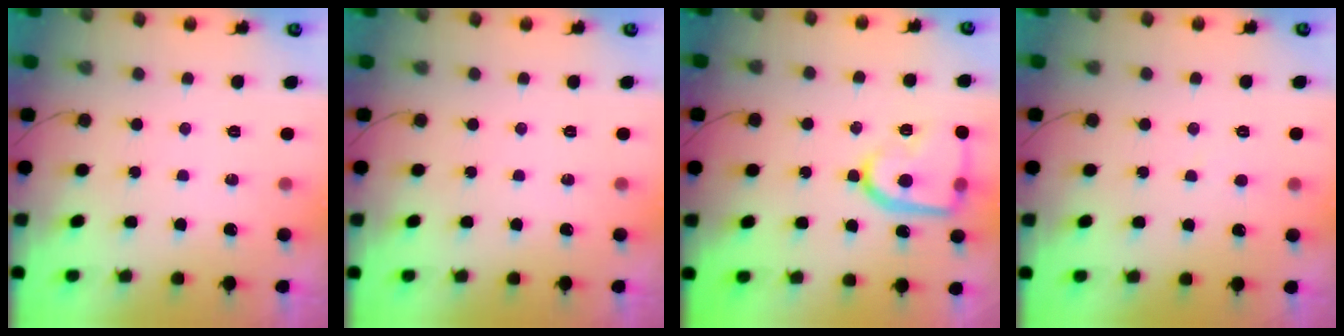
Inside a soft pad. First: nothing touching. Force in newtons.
{"total": 0.0}
{"total": 15.6, "press": 15.6, "slide": 1.3}
{"total": 2.8, "press": 2.8, "slide": 0.3}